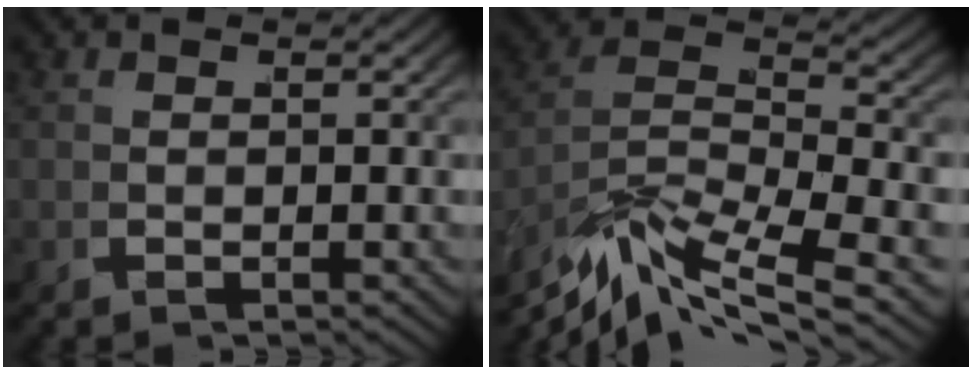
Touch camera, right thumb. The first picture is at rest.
{"total": 9.5, "force": [-2.1, 5.4, 7.6], "torque": [-0.156, -0.021, -0.030]}